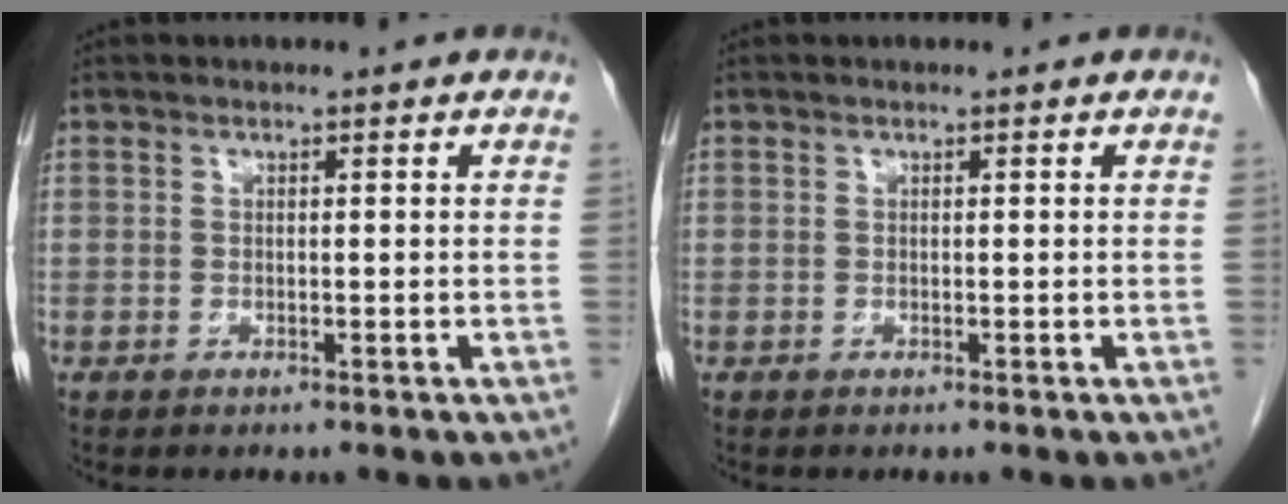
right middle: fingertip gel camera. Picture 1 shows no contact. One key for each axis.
{"total": 0.0}